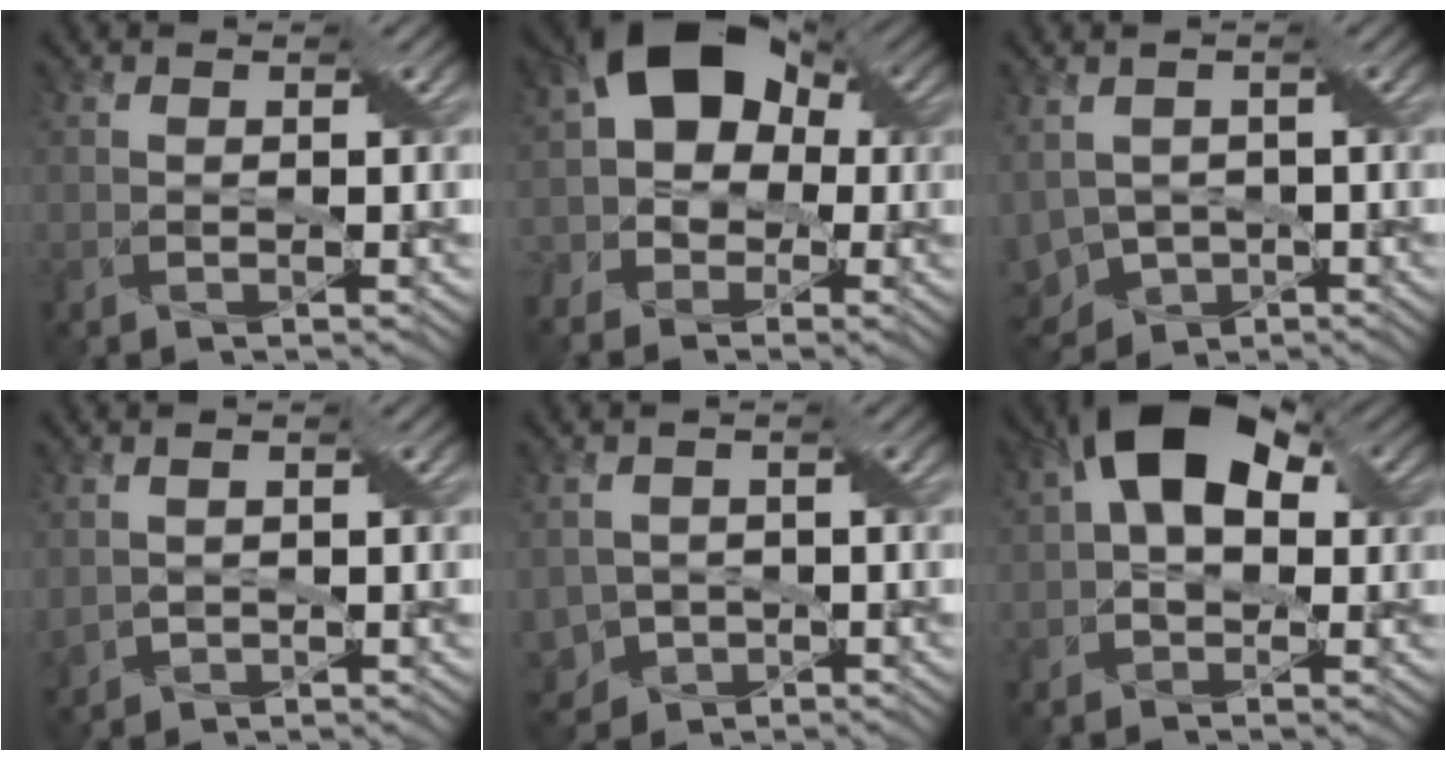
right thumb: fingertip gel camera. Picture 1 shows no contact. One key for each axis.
{"total": 11.9, "fx": -0.4, "fy": 9.5, "fz": 7.3, "tx": -0.122, "ty": 0.015, "tz": -0.043}
{"total": 6.6, "fx": -2.5, "fy": 4.2, "fz": 4.4, "tx": -0.106, "ty": -0.015, "tz": -0.049}
{"total": 2.5, "fx": 0.4, "fy": 1.9, "fz": 1.5, "tx": -0.041, "ty": -0.005, "tz": 0.009}
{"total": 4.6, "fx": -1.5, "fy": 3.9, "fz": 2.0, "tx": -0.053, "ty": -0.018, "tz": -0.032}
{"total": 11.1, "fx": 2.6, "fy": 7.1, "fz": 8.1, "tx": -0.138, "ty": 0.021, "tz": 0.023}